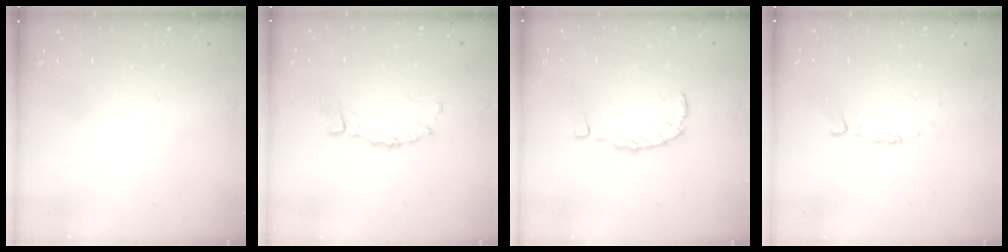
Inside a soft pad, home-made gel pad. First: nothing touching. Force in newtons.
{"total": 4.8, "press": 4.7, "slide": 0.2}
{"total": 0.0}
{"total": 4.1, "press": 4.0, "slide": 0.3}